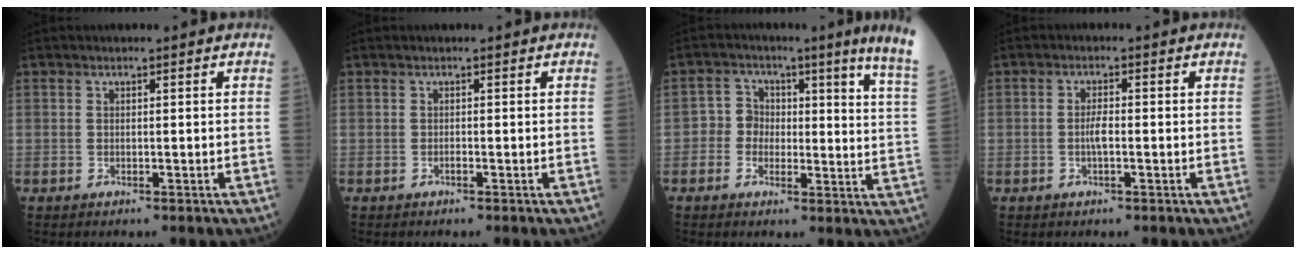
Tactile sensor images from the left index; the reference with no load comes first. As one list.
[{"total": 0.0}, {"total": 8.5, "force": [3.4, 3.4, 7.0], "torque": [-0.065, -0.010, 0.031]}, {"total": 2.1, "force": [-0.6, 0.4, 2.0], "torque": [-0.043, -0.001, -0.011]}]